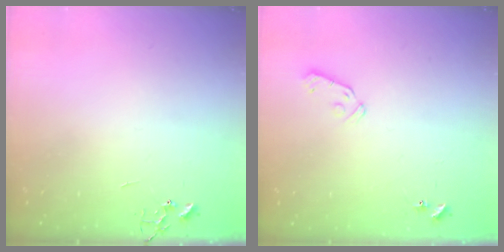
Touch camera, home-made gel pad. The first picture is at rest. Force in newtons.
{"total": 5.9, "press": 5.9, "slide": 0.6}